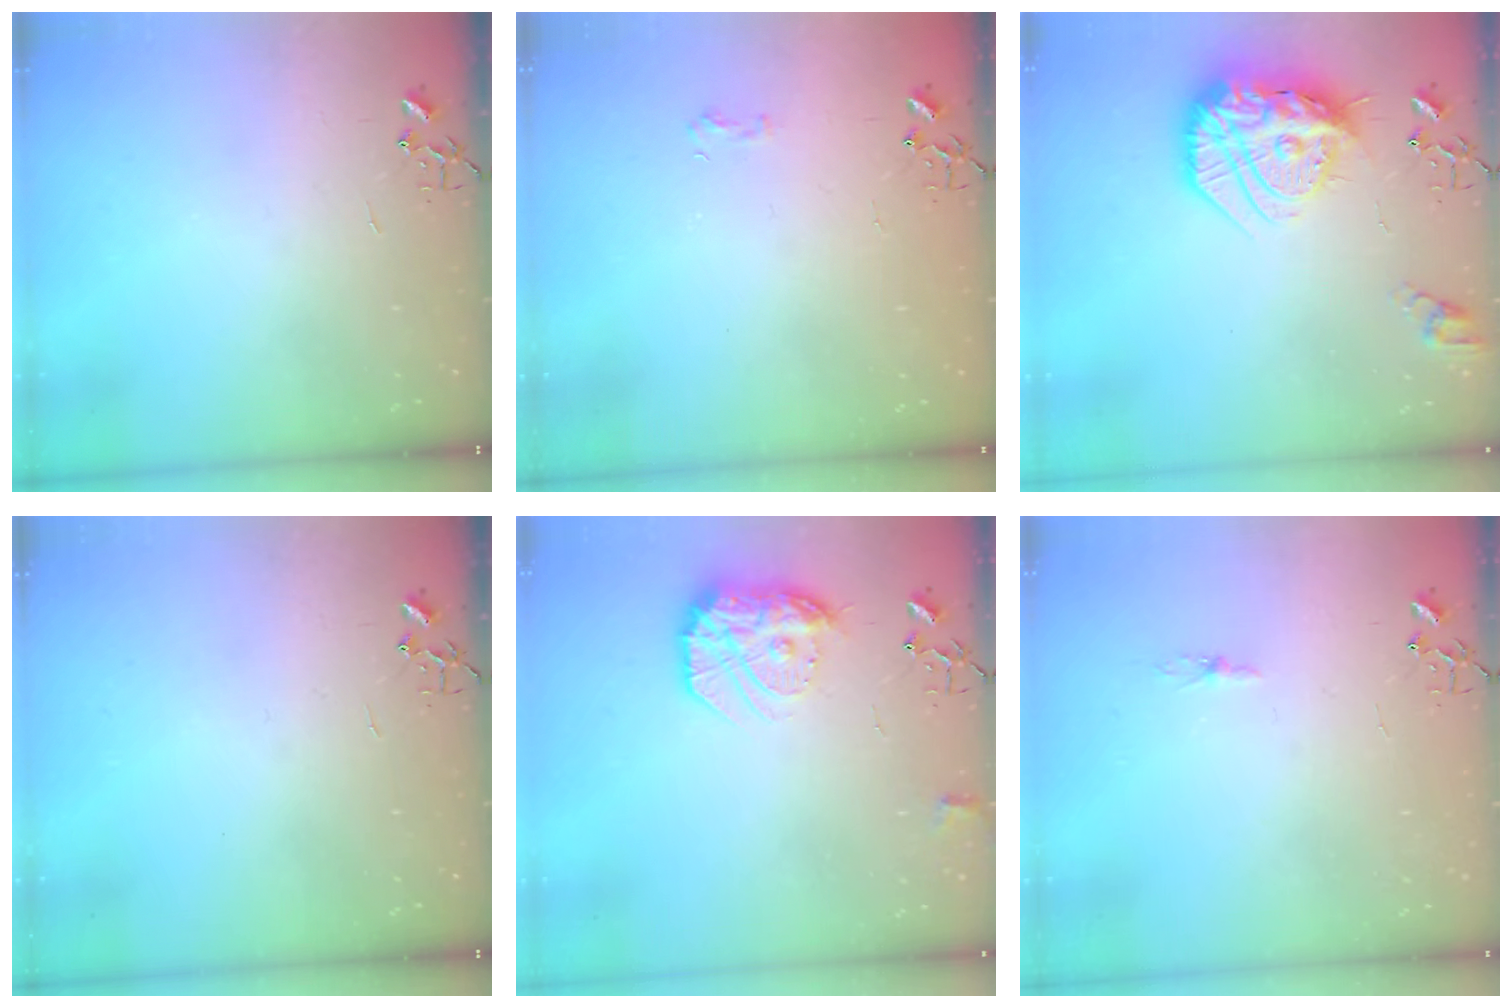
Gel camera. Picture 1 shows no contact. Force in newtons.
{"total": 4.8, "press": 4.7, "slide": 0.8}
{"total": 22.8, "press": 22.7, "slide": 2.0}
{"total": 0.0}
{"total": 16.4, "press": 16.3, "slide": 1.3}
{"total": 2.2, "press": 2.2, "slide": 0.3}